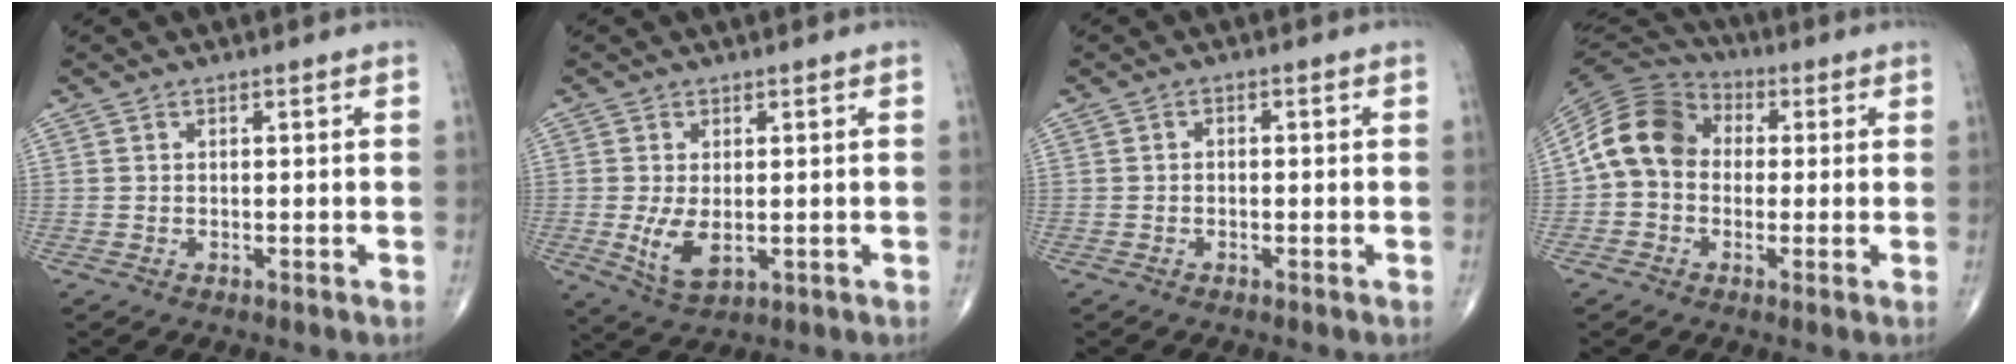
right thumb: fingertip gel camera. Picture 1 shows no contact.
{"total": 5.8, "force": [-0.7, 3.0, 4.9], "torque": [-0.095, -0.015, -0.002]}
{"total": 0.8, "force": [-0.3, 0.5, 0.4], "torque": [-0.002, 0.004, -0.010]}
{"total": 12.3, "force": [0.4, 9.9, 7.4], "torque": [-0.129, 0.035, -0.008]}